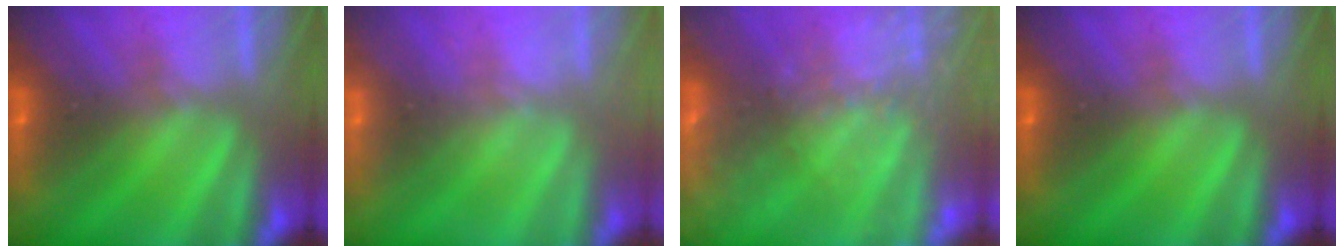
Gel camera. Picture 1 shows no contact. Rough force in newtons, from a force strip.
{"total": 2.3}
{"total": 7.4}
{"total": 0.0}